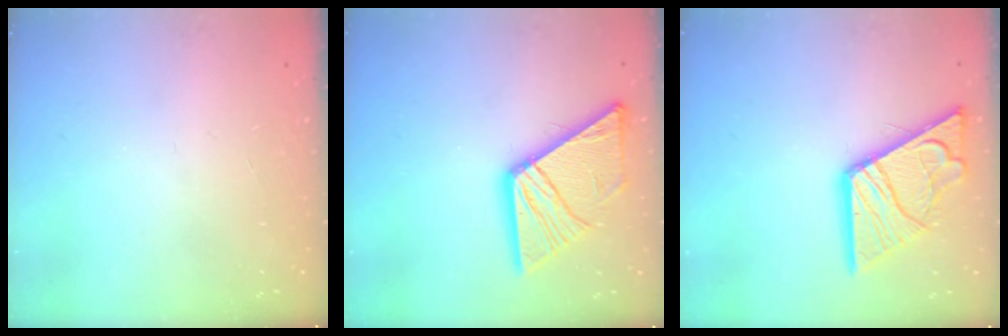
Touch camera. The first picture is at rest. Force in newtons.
{"total": 15.2, "press": 15.1, "slide": 1.5}
{"total": 17.6, "press": 17.5, "slide": 1.8}